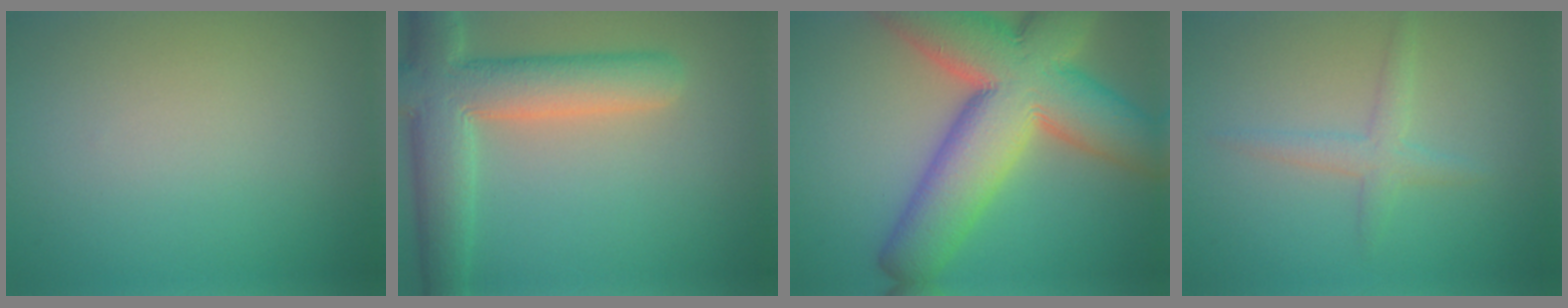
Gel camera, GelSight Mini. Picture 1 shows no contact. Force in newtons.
{"total": 8.2, "press": 8.2, "slide": 0.9}
{"total": 14.8, "press": 14.8, "slide": 0.9}
{"total": 1.9, "press": 1.9, "slide": 0.1}